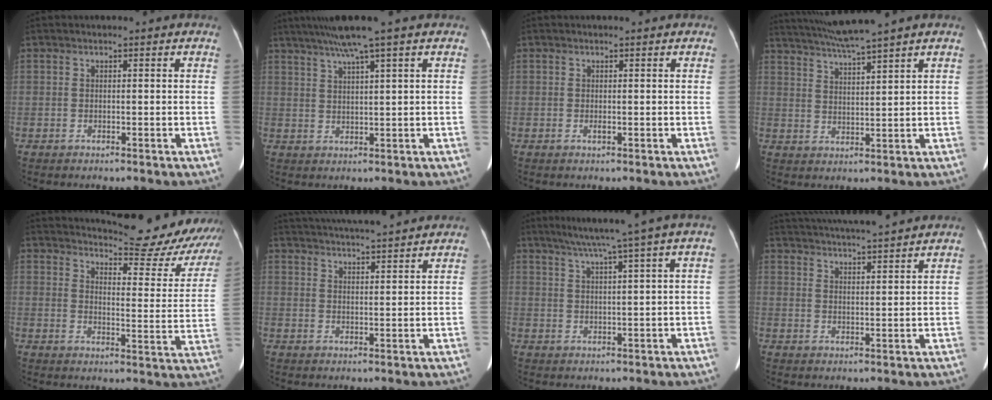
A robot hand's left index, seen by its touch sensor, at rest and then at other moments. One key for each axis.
{"total": 6.8, "fx": 4.8, "fy": -1.3, "fz": 4.6, "tx": -0.078, "ty": 0.021, "tz": 0.082}
{"total": 0.8, "fx": 0.3, "fy": 0.3, "fz": 0.7, "tx": -0.016, "ty": 0.004, "tz": 0.000}
{"total": 7.9, "fx": 6.9, "fy": -1.7, "fz": 3.4, "tx": -0.065, "ty": 0.009, "tz": 0.123}
{"total": 19.7, "fx": 18.9, "fy": 2.6, "fz": 5.0, "tx": -0.054, "ty": -0.088, "tz": 0.210}
{"total": 15.3, "fx": 14.2, "fy": 0.8, "fz": 5.6, "tx": -0.101, "ty": 0.032, "tz": 0.203}
{"total": 7.5, "fx": 5.3, "fy": -2.0, "fz": 4.9, "tx": -0.076, "ty": 0.014, "tz": 0.080}
{"total": 15.3, "fx": 14.2, "fy": 0.3, "fz": 5.7, "tx": -0.108, "ty": 0.025, "tz": 0.207}